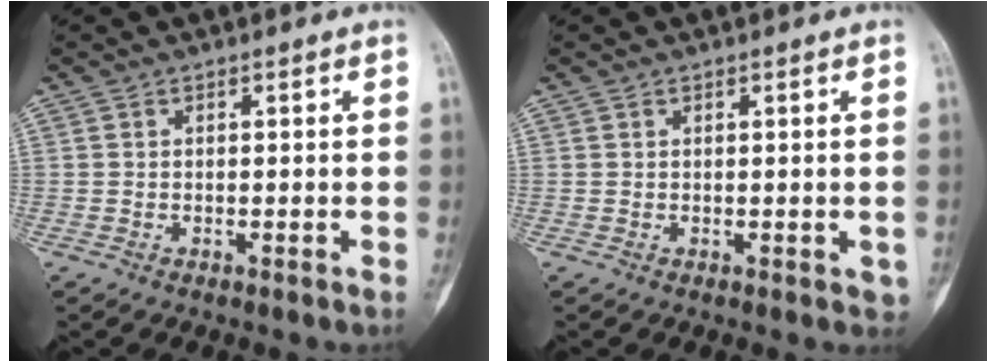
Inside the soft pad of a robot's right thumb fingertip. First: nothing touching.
{"total": 1.2, "force": [0.2, 0.8, 0.9], "torque": [-0.006, 0.000, 0.006]}